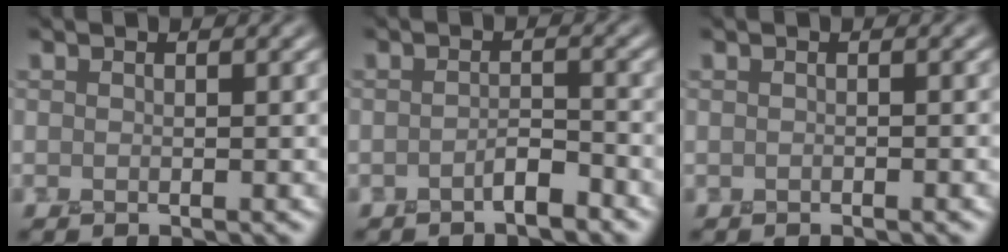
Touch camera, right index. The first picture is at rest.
{"total": 1.3, "force": [-1.0, 0.3, 0.7], "torque": [-0.009, 0.011, -0.021]}
{"total": 0.8, "force": [-0.3, 0.4, 0.7], "torque": [0.003, 0.004, -0.005]}